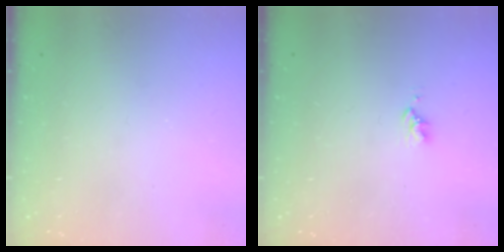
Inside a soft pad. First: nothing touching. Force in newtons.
{"total": 2.6, "press": 2.6, "slide": 0.4}